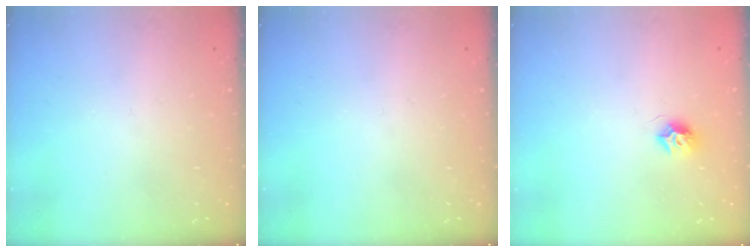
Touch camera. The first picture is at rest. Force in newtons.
{"total": 0.0}
{"total": 7.4, "press": 7.4, "slide": 0.1}